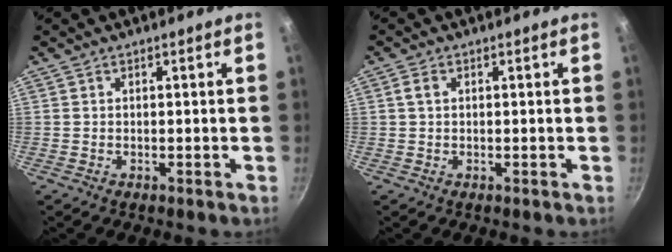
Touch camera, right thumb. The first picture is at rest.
{"total": 1.5, "force": [0.3, 1.0, 1.1], "torque": [-0.019, 0.004, 0.004]}